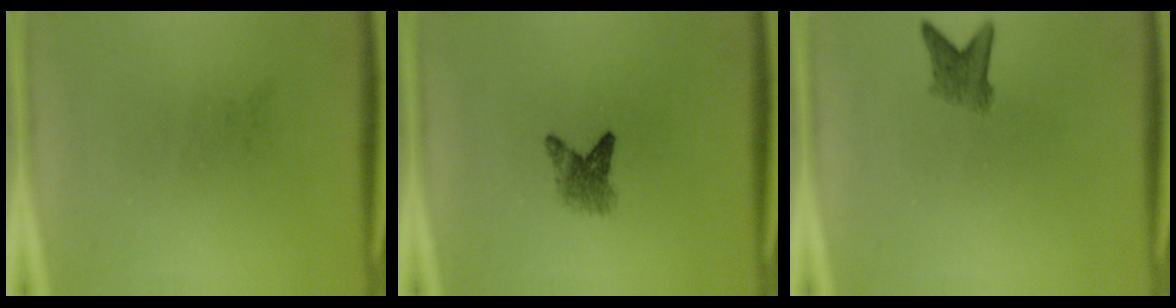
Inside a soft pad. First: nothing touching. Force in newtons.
{"total": 2.7}
{"total": 3.0}